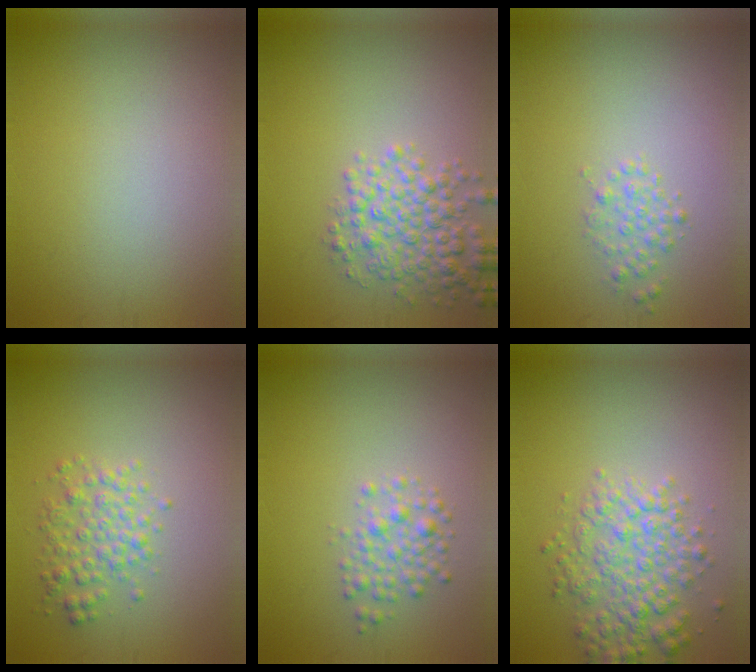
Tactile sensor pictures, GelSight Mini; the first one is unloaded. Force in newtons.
{"total": 4.5, "press": 4.5, "slide": 0.1}
{"total": 1.5, "press": 1.5, "slide": 0.1}
{"total": 2.9, "press": 2.9, "slide": 0.0}
{"total": 2.2, "press": 2.2, "slide": 0.1}
{"total": 4.5, "press": 4.5, "slide": 0.2}